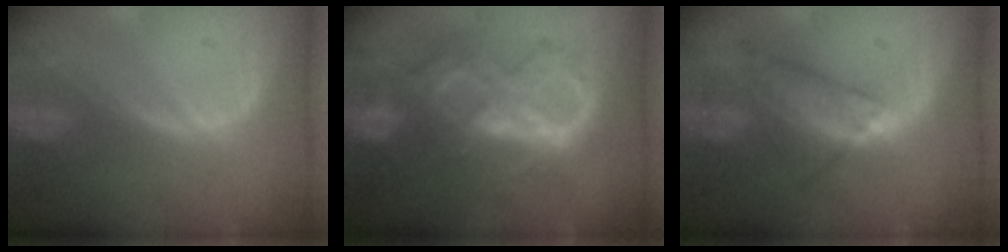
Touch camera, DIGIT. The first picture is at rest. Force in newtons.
{"total": 10.5, "press": 10.4, "slide": 1.3}
{"total": 7.6, "press": 6.2, "slide": 4.3}